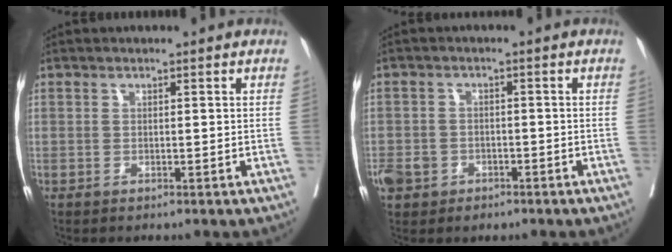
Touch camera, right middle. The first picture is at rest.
{"total": 5.2, "force": [-2.8, 4.1, 1.4], "torque": [-0.030, 0.008, -0.042]}